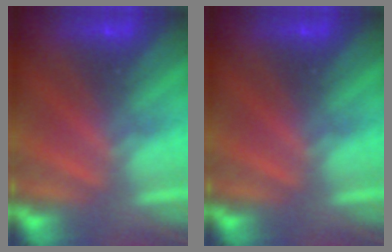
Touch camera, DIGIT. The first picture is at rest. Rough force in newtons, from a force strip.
{"total": 0.0}